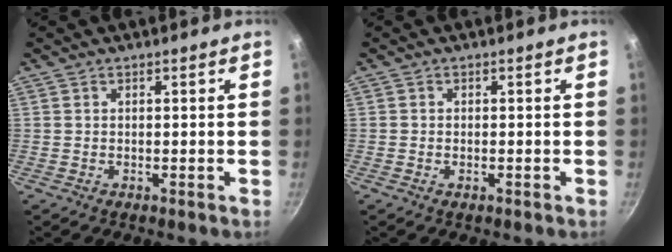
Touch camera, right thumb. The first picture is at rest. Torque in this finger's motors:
{"motor_torque": [-0.31, 0.02, -0.06, -0.06, 0.00]}